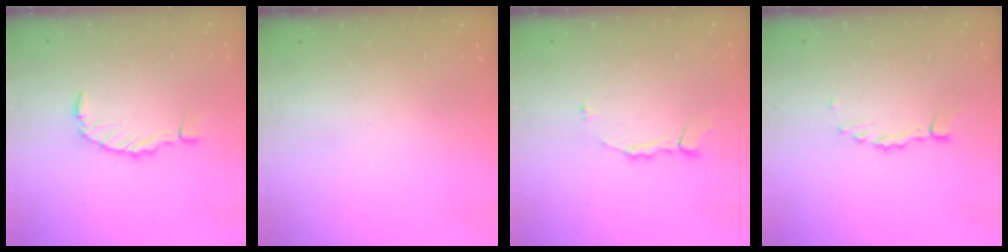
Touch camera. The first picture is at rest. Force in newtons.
{"total": 1.6, "press": 1.6, "slide": 0.1}
{"total": 3.5, "press": 3.5, "slide": 0.1}
{"total": 2.2, "press": 2.2, "slide": 0.3}